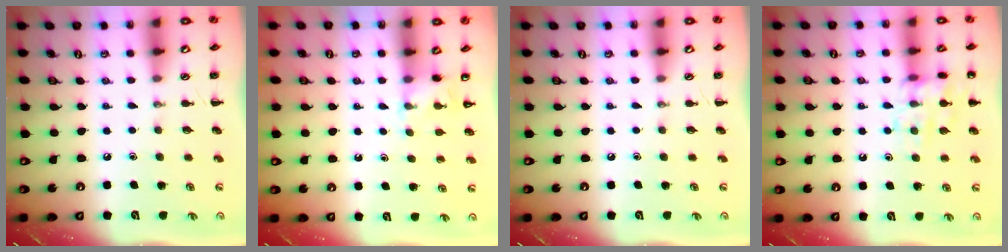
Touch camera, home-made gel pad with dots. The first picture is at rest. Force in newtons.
{"total": 5.3, "press": 5.1, "slide": 1.4}
{"total": 0.0}
{"total": 13.3, "press": 13.3, "slide": 0.8}